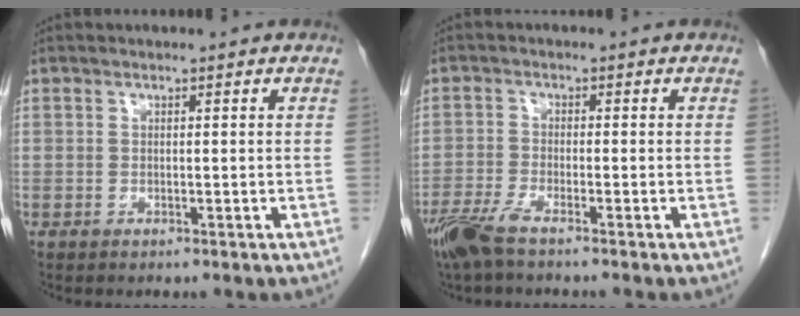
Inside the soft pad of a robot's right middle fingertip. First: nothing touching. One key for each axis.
{"total": 5.1, "fx": -3.9, "fy": 0.4, "fz": 3.3, "tx": -0.070, "ty": -0.014, "tz": -0.080}